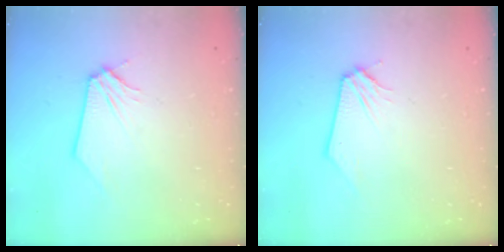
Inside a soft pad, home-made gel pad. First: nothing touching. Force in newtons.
{"total": 0.0}